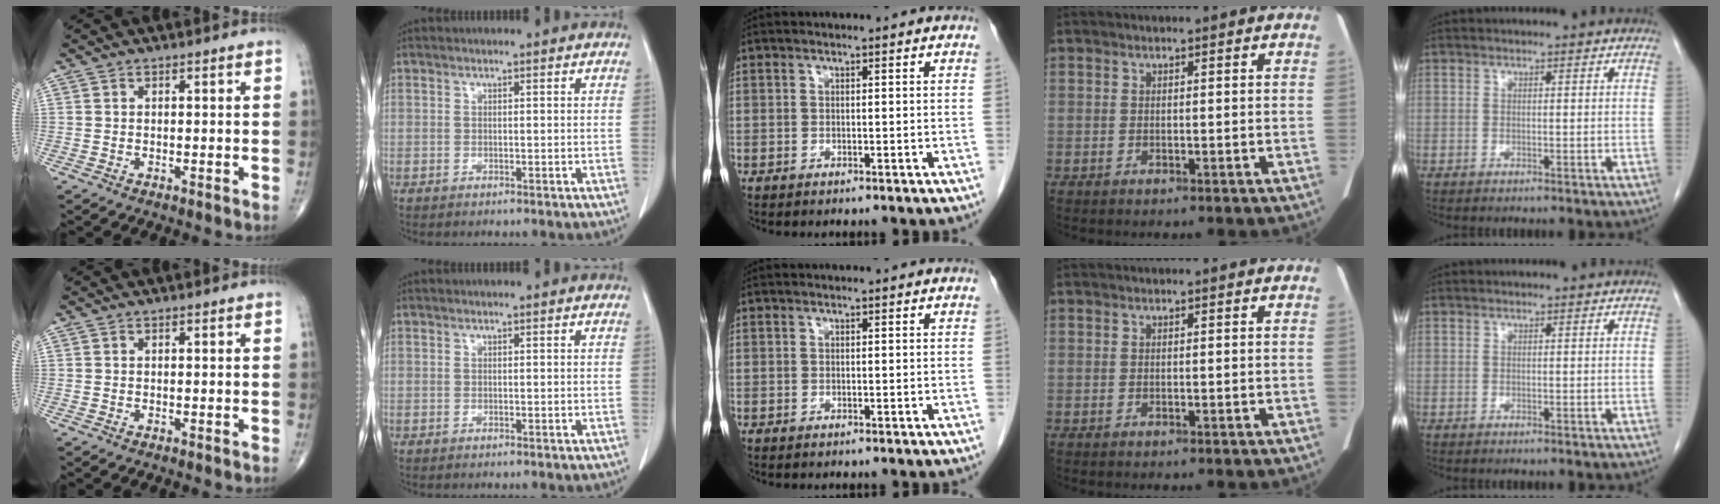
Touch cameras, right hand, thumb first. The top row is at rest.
{}